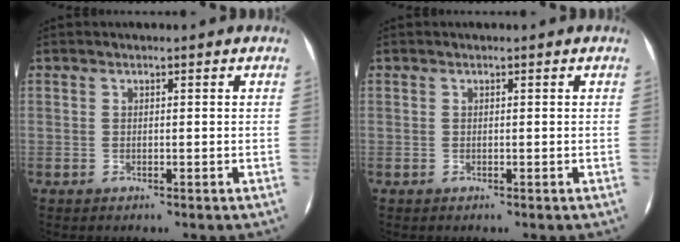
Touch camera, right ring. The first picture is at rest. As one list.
[{"total": 0.0}]